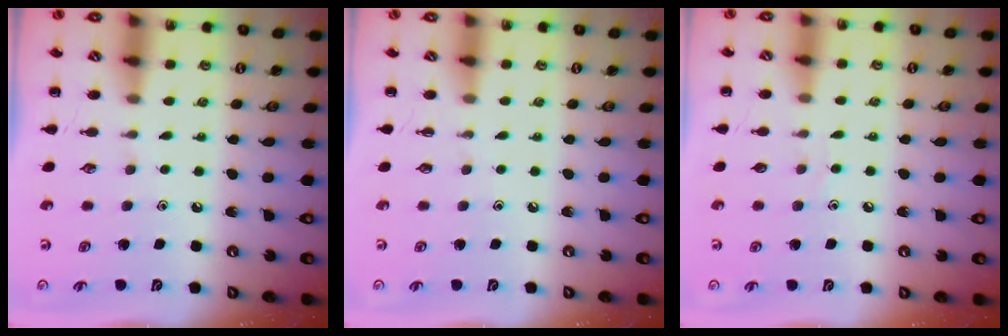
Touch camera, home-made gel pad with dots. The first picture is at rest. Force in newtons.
{"total": 0.0}
{"total": 2.5, "press": 2.3, "slide": 0.9}